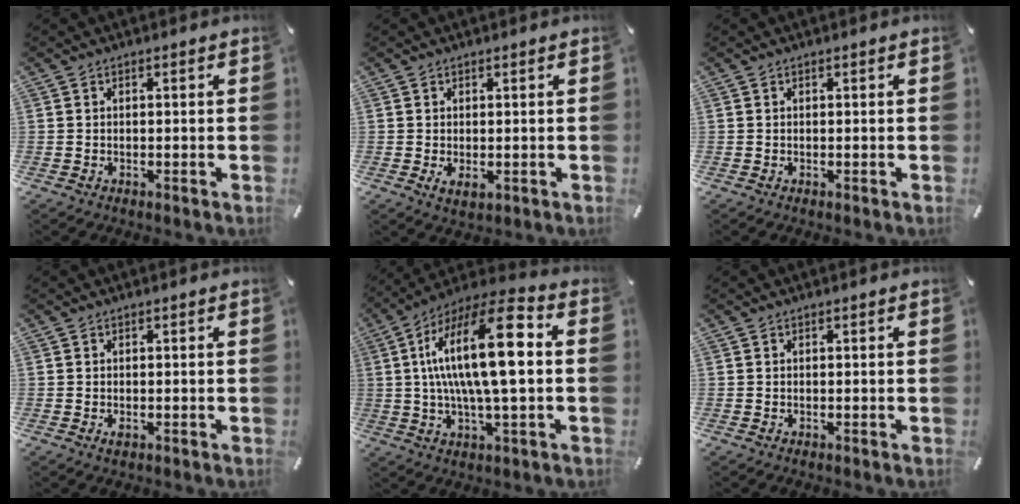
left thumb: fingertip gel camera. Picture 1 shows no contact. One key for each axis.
{"total": 1.6, "fx": 0.2, "fy": 0.7, "fz": 1.5, "tx": -0.019, "ty": -0.002, "tz": 0.002}
{"total": 0.0}
{"total": 0.9, "fx": -0.2, "fy": 0.5, "fz": 0.8, "tx": -0.021, "ty": -0.005, "tz": -0.006}
{"total": 20.9, "fx": 2.7, "fy": 6.3, "fz": 19.7, "tx": -0.390, "ty": -0.002, "tz": 0.035}
{"total": 0.0}